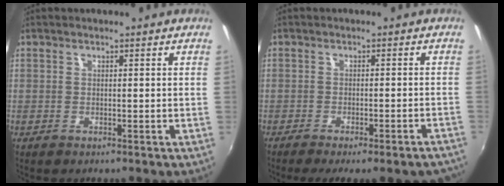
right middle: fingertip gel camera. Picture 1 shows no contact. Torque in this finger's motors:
{"motor_torque": [1.07, -1.07, 0.16, 0.06]}